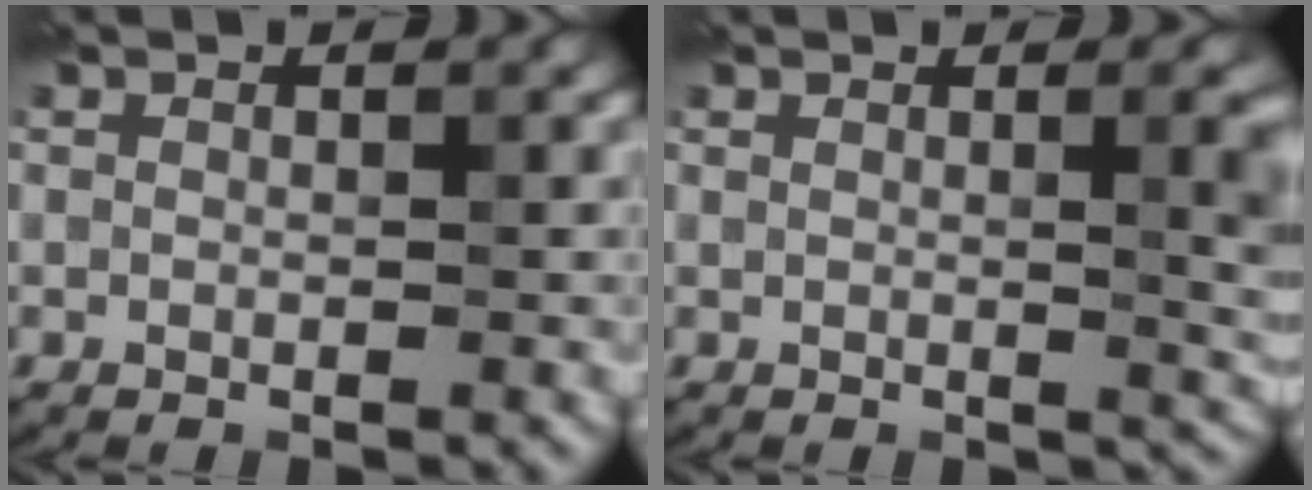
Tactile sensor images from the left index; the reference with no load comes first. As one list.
[{"total": 4.5, "force": [0.7, 1.6, 4.1], "torque": [-0.037, 0.004, 0.008]}]